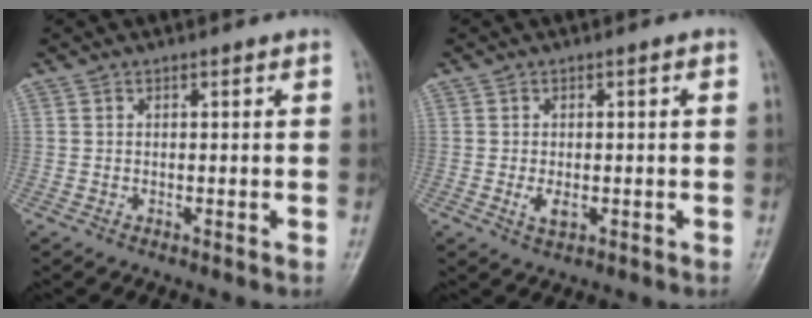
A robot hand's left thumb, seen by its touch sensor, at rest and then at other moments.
{"total": 3.2, "force": [-0.6, 1.5, 2.8], "torque": [-0.052, 0.002, -0.009]}